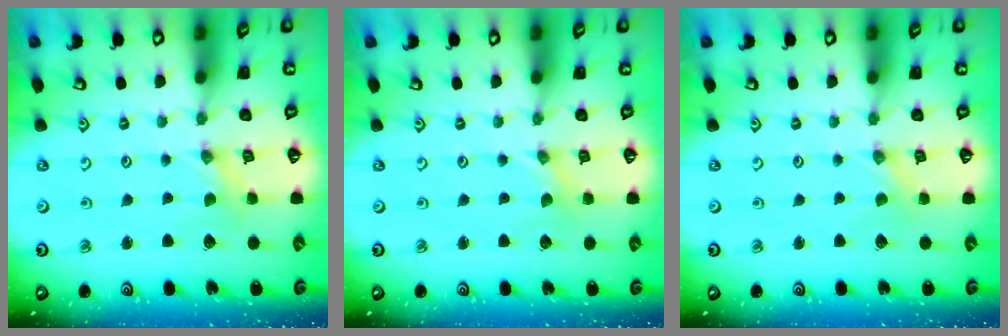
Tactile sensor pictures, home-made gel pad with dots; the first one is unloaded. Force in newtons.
{"total": 0.0}
{"total": 0.0}